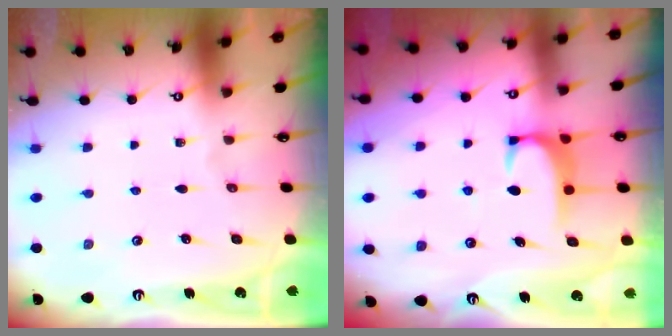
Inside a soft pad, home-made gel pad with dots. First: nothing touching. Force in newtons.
{"total": 2.3, "press": 2.3, "slide": 0.6}